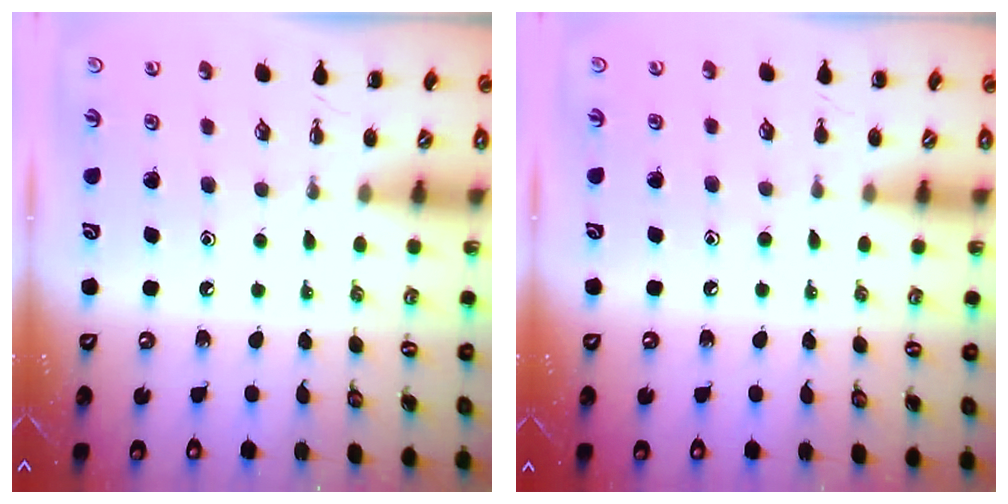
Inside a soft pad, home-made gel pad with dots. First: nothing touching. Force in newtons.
{"total": 4.2, "press": 3.9, "slide": 1.5}